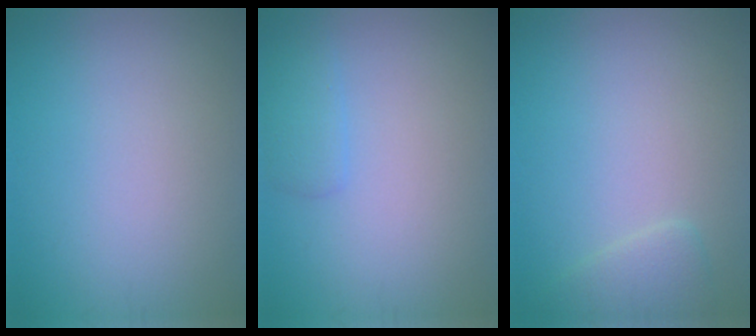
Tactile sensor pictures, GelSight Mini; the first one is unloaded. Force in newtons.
{"total": 1.5, "press": 1.5, "slide": 0.1}
{"total": 1.9, "press": 1.9, "slide": 0.2}